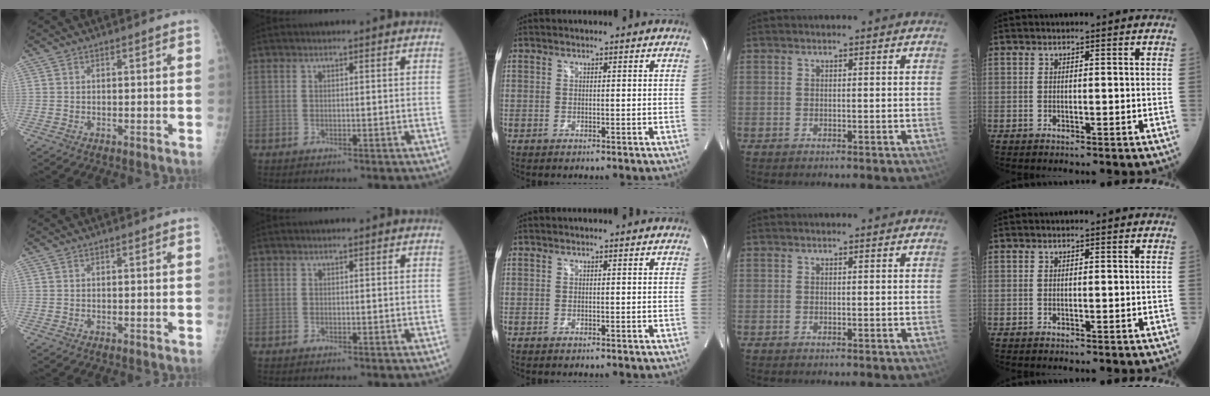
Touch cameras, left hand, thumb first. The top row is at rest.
{}